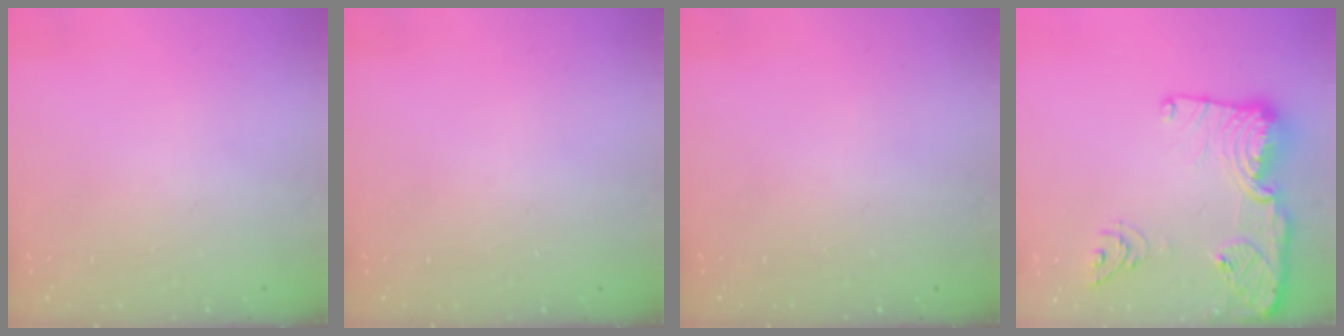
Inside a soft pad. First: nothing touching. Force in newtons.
{"total": 0.0}
{"total": 0.0}
{"total": 18.5, "press": 18.4, "slide": 2.0}